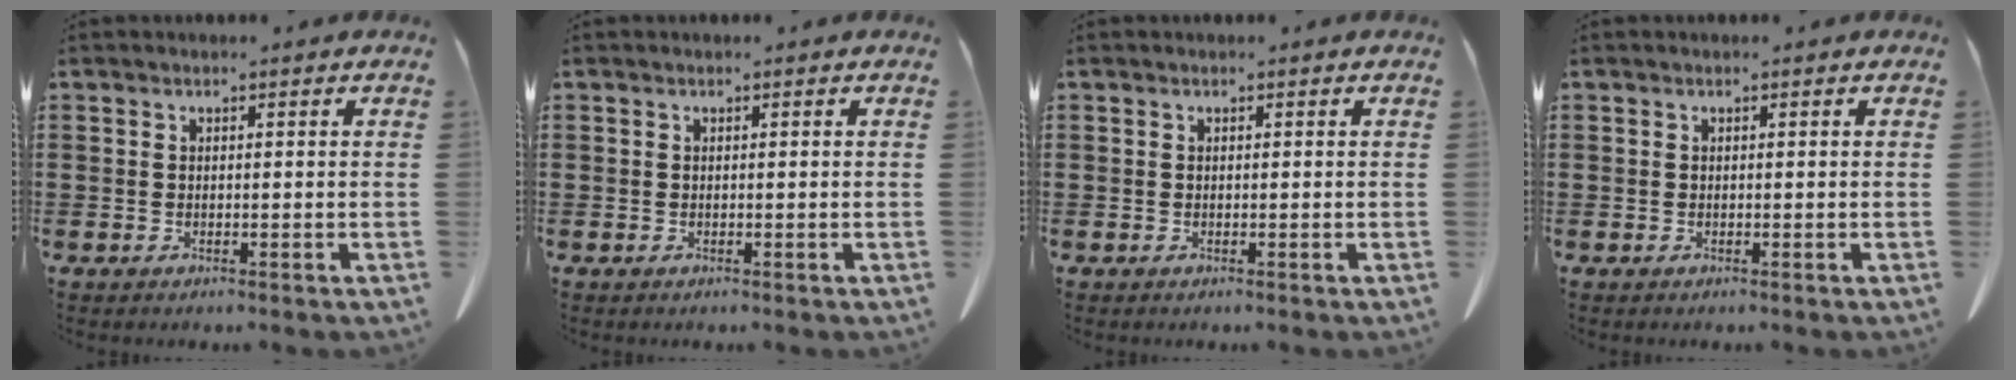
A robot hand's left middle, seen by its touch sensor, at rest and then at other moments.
{"total": 0.0}
{"total": 0.0}
{"total": 0.0}